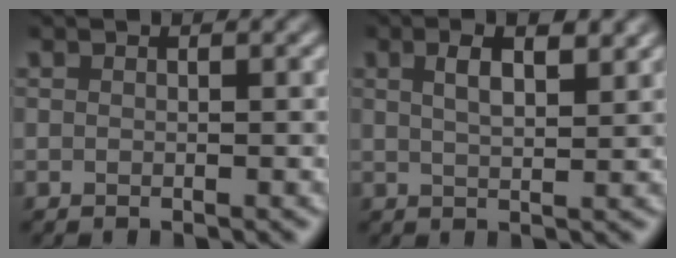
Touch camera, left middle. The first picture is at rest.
{"total": 3.7, "force": [1.8, 1.2, 3.0], "torque": [-0.048, 0.009, 0.028]}